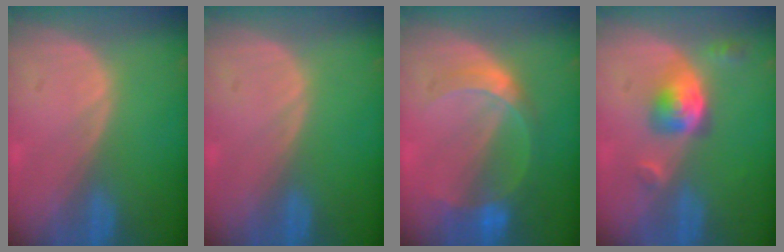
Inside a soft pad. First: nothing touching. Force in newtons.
{"total": 0.0}
{"total": 6.5, "press": 5.7, "slide": 3.1}
{"total": 5.5, "press": 5.0, "slide": 2.3}